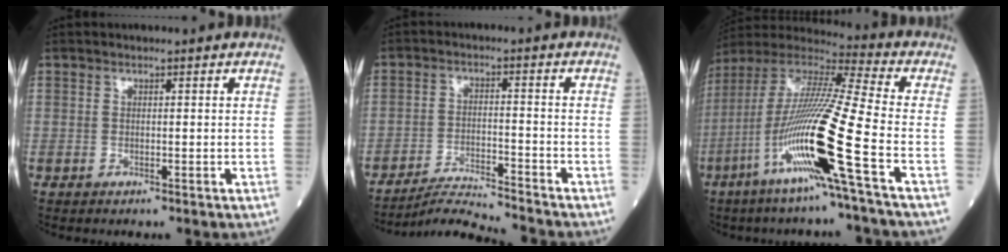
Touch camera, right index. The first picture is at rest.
{"total": 8.4, "force": [-8.2, -1.4, 1.3], "torque": [-0.018, -0.013, -0.145]}
{"total": 19.4, "force": [-7.2, -1.3, 18.0], "torque": [-0.372, -0.025, -0.150]}